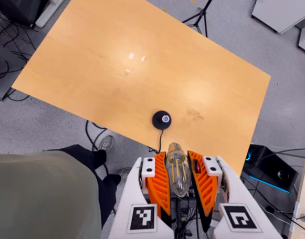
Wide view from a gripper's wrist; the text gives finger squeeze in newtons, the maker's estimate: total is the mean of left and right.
{"total": 21.7, "left": 23.5, "right": 19.8}